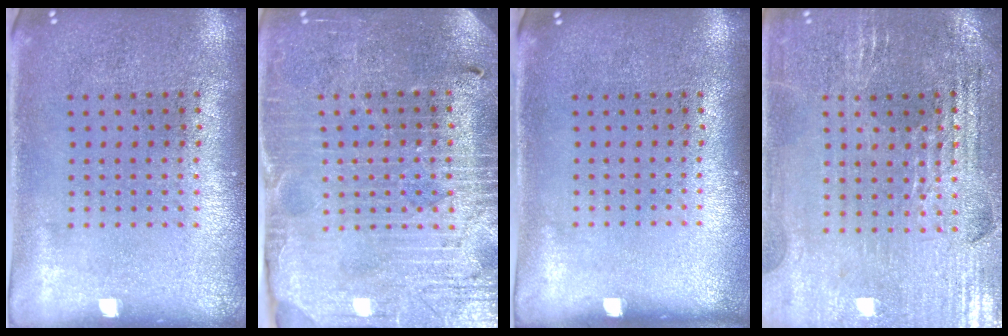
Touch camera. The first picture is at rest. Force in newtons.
{"total": 3.8, "press": 3.7, "slide": 0.9}
{"total": 0.0}
{"total": 2.8, "press": 2.8, "slide": 0.4}